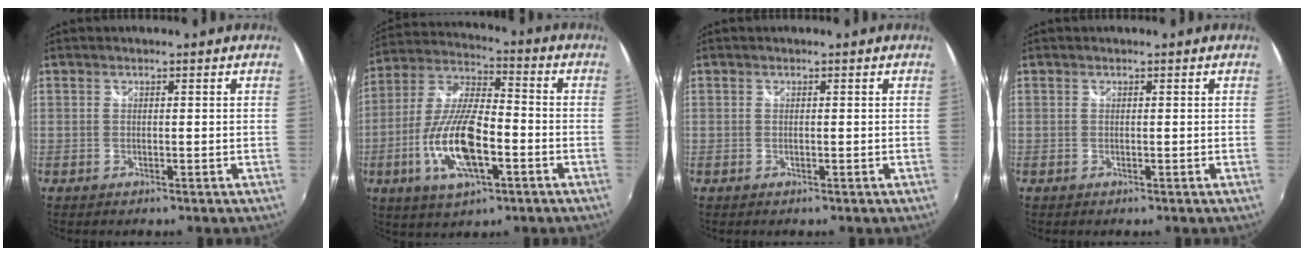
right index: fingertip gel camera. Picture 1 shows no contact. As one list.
[{"total": 16.1, "force": [-5.2, 5.8, 14.1], "torque": [-0.296, -0.010, -0.097]}, {"total": 0.0}, {"total": 0.0}]